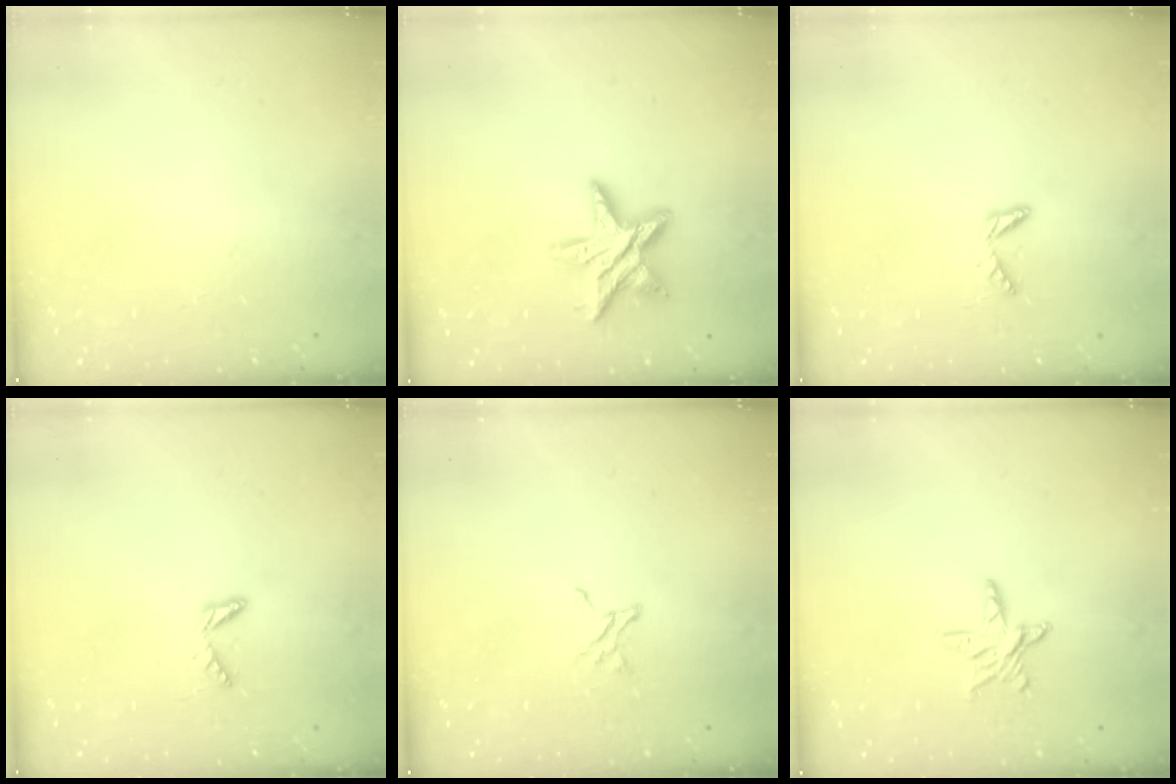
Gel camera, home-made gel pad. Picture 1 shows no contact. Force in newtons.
{"total": 12.7, "press": 12.6, "slide": 0.7}
{"total": 4.8, "press": 4.7, "slide": 0.4}
{"total": 4.8, "press": 4.7, "slide": 0.4}
{"total": 2.0, "press": 2.0, "slide": 0.1}
{"total": 7.5, "press": 7.4, "slide": 0.8}